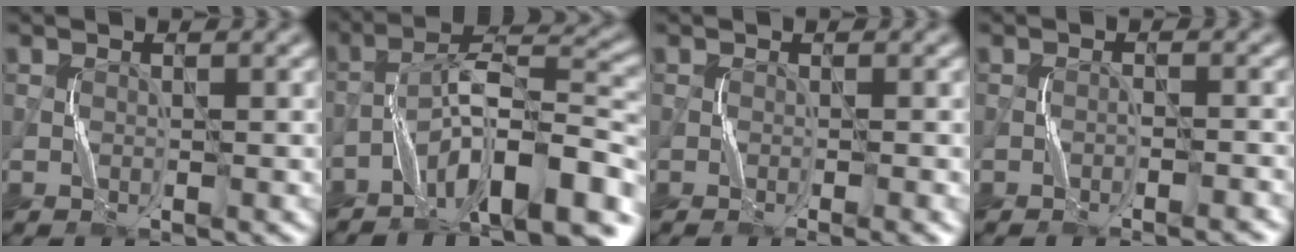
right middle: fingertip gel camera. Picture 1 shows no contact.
{"total": 10.9, "force": [-6.7, 2.7, 8.1], "torque": [-0.122, 0.021, -0.118]}
{"total": 1.3, "force": [-0.6, -0.1, 1.1], "torque": [-0.017, -0.003, -0.008]}
{"total": 1.7, "force": [-1.2, 0.1, 1.2], "torque": [-0.019, 0.012, -0.017]}